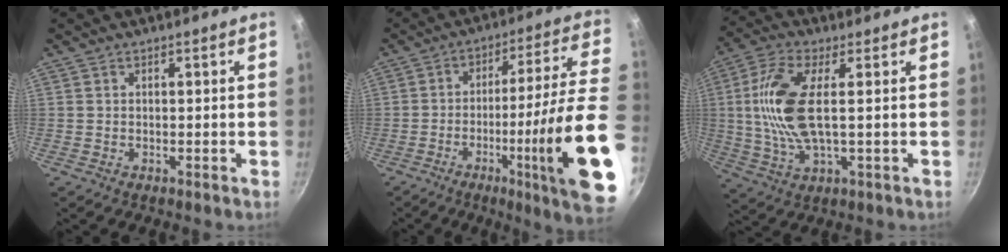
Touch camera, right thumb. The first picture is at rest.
{"total": 23.8, "force": [-7.0, 2.8, 22.5], "torque": [-0.302, 0.023, -0.103]}
{"total": 13.1, "force": [1.3, 4.8, 12.1], "torque": [-0.264, 0.002, 0.023]}